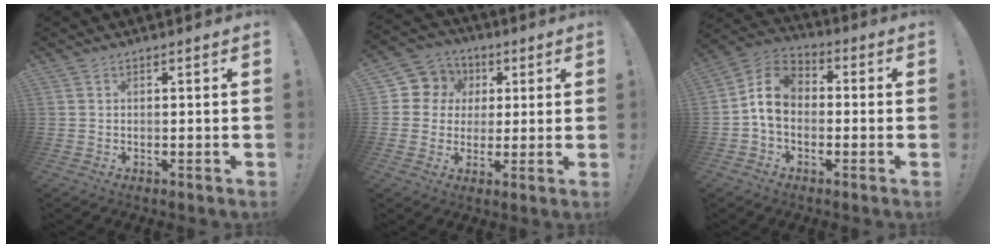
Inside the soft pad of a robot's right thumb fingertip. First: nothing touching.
{"total": 8.7, "force": [1.6, 8.3, 2.2], "torque": [-0.034, -0.005, 0.038]}
{"total": 10.0, "force": [-0.6, 7.6, 6.4], "torque": [-0.109, 0.020, -0.004]}